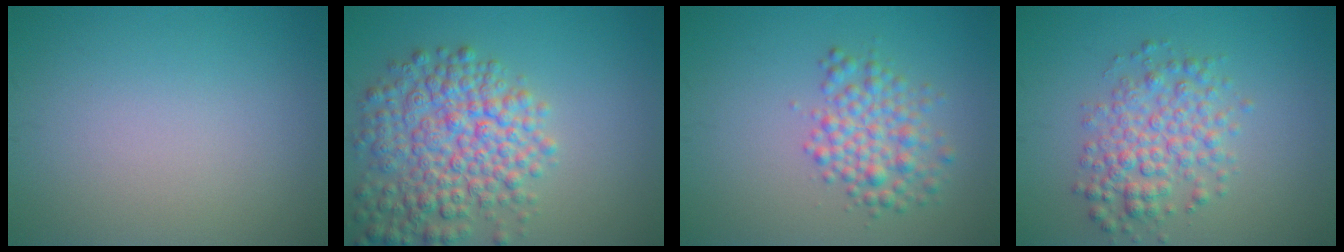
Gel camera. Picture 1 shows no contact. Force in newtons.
{"total": 7.3, "press": 7.3, "slide": 0.3}
{"total": 3.7, "press": 3.7, "slide": 0.1}
{"total": 4.4, "press": 4.4, "slide": 0.1}